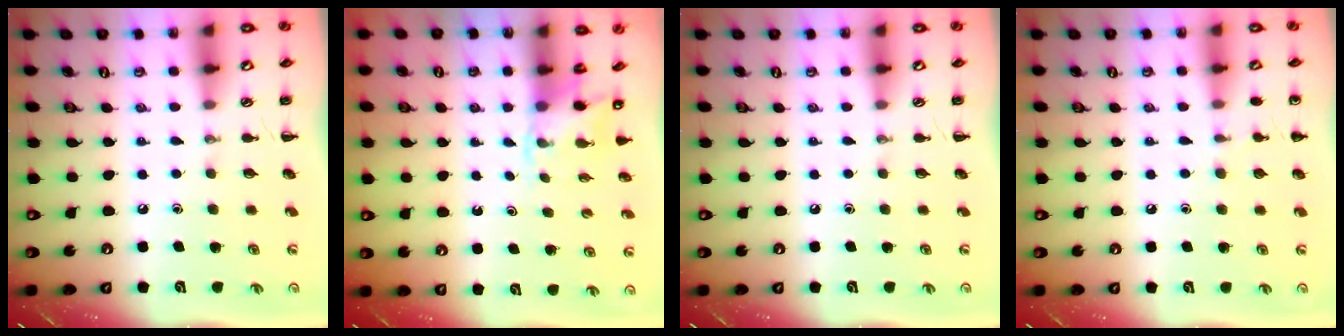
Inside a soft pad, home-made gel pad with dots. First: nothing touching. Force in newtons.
{"total": 2.5, "press": 2.3, "slide": 1.0}
{"total": 0.0}
{"total": 5.2, "press": 4.9, "slide": 1.6}